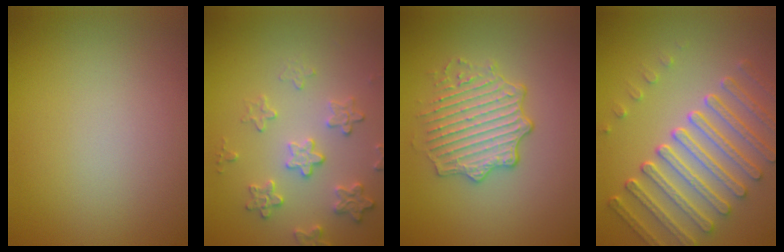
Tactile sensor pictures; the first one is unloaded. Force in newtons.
{"total": 3.2, "press": 3.0, "slide": 0.9}
{"total": 4.2, "press": 3.8, "slide": 1.7}
{"total": 7.1, "press": 5.3, "slide": 4.7}